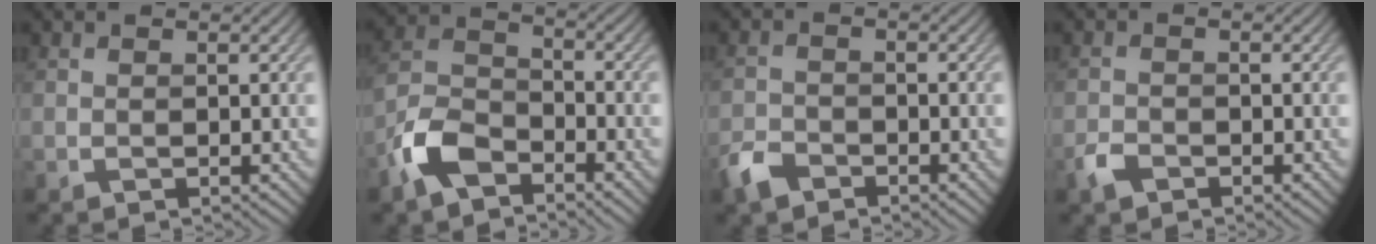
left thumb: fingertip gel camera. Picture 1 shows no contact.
{"total": 7.5, "force": [-4.9, 3.7, 4.2], "torque": [-0.093, 0.002, -0.117]}
{"total": 3.4, "force": [-2.6, 1.7, 1.3], "torque": [-0.030, -0.005, -0.062]}
{"total": 2.1, "force": [-1.5, 1.1, 0.9], "torque": [-0.019, -0.001, -0.035]}